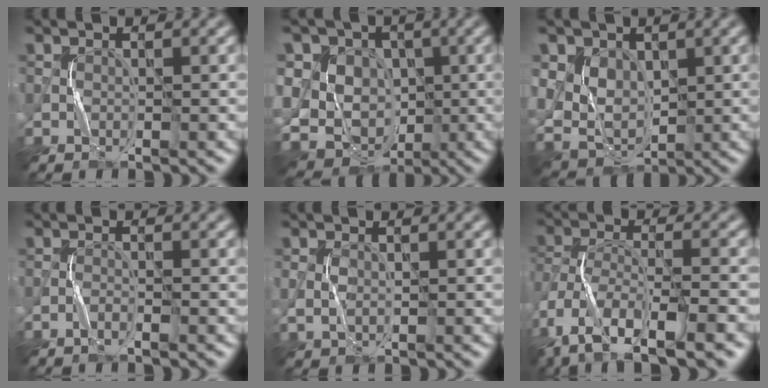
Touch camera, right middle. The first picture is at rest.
{"total": 14.2, "force": [0.6, 12.5, 6.7], "torque": [-0.152, 0.030, -0.004]}
{"total": 5.2, "force": [1.8, 4.0, 2.7], "torque": [-0.062, -0.006, 0.042]}
{"total": 0.8, "force": [-0.7, -0.2, 0.4], "torque": [-0.010, 0.003, -0.012]}
{"total": 1.0, "force": [0.2, 0.7, 0.7], "torque": [-0.020, 0.001, 0.009]}
{"total": 11.1, "force": [-7.8, 3.6, 7.1], "torque": [-0.150, -0.004, -0.138]}